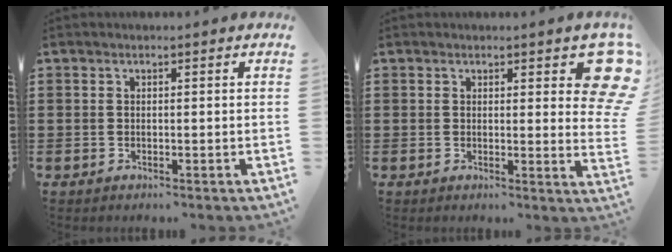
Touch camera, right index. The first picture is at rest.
{"total": 5.7, "force": [3.3, 2.0, 4.2], "torque": [-0.043, -0.011, 0.051]}